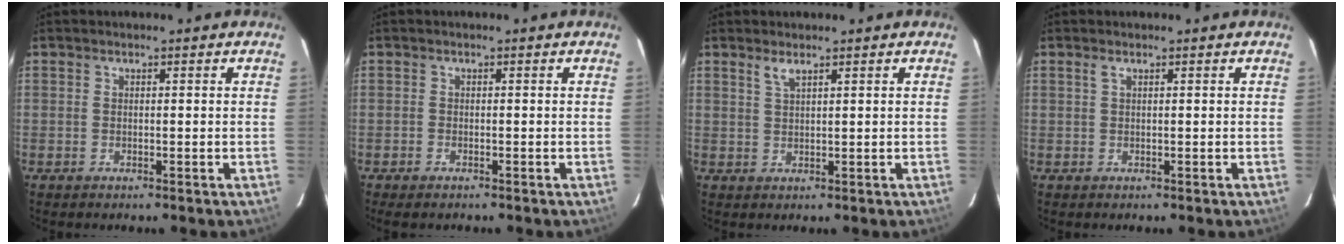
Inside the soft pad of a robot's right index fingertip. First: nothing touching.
{"total": 1.8, "force": [-1.5, 0.7, 0.7], "torque": [-0.022, -0.005, -0.028]}
{"total": 1.8, "force": [1.3, 0.2, 1.2], "torque": [-0.024, 0.002, 0.025]}
{"total": 0.6, "force": [0.3, -0.1, 0.5], "torque": [-0.011, 0.003, 0.005]}